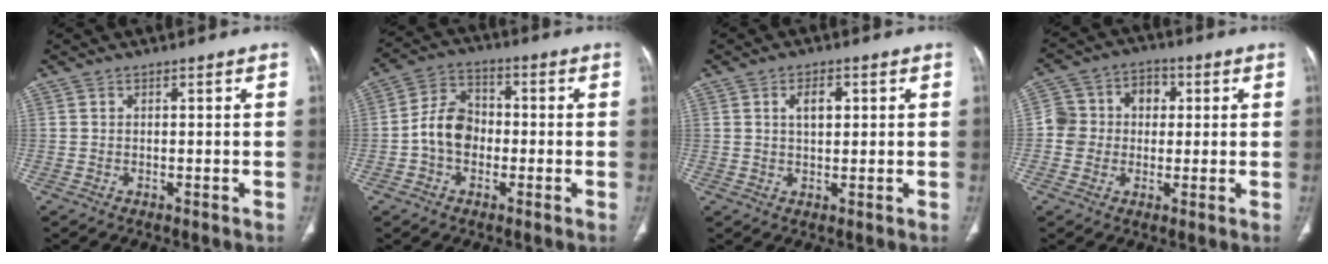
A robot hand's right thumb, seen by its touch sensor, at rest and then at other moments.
{"total": 8.4, "force": [-1.4, 6.4, 5.3], "torque": [-0.080, 0.028, -0.040]}
{"total": 4.1, "force": [1.2, 2.2, 3.2], "torque": [-0.049, -0.002, 0.021]}
{"total": 8.9, "force": [0.5, 8.1, 3.6], "torque": [-0.029, 0.027, 0.002]}